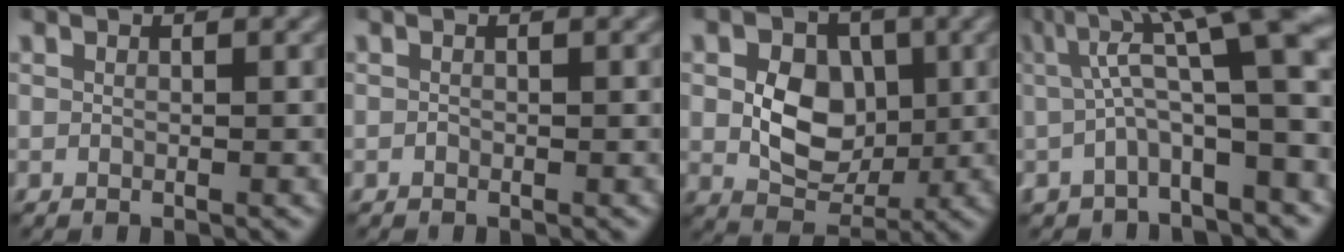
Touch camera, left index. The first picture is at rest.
{"total": 0.0}
{"total": 6.1, "force": [0.3, 4.5, 4.1], "torque": [-0.066, -0.003, 0.006]}
{"total": 10.0, "force": [2.9, 2.5, 9.2], "torque": [-0.142, 0.020, 0.040]}